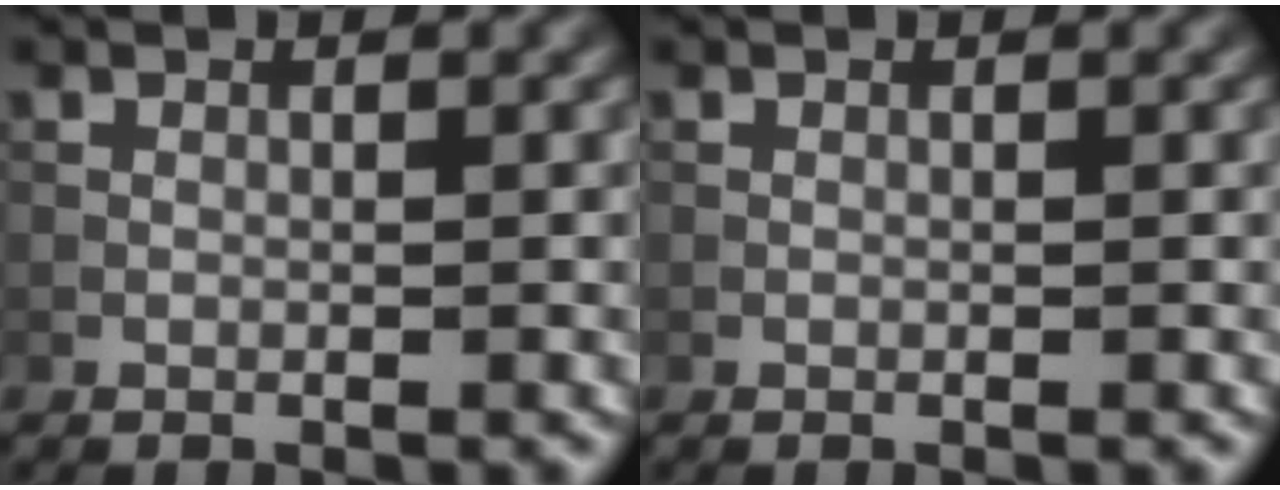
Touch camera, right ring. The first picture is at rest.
{"total": 0.0}